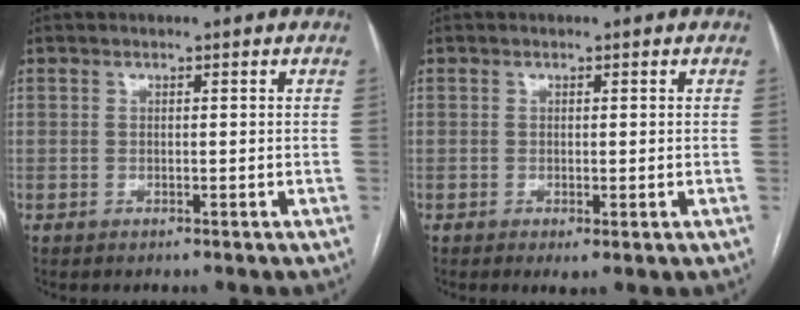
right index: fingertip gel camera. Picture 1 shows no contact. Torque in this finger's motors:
{"motor_torque": [0.19, 0.12, 0.02, 0.01]}